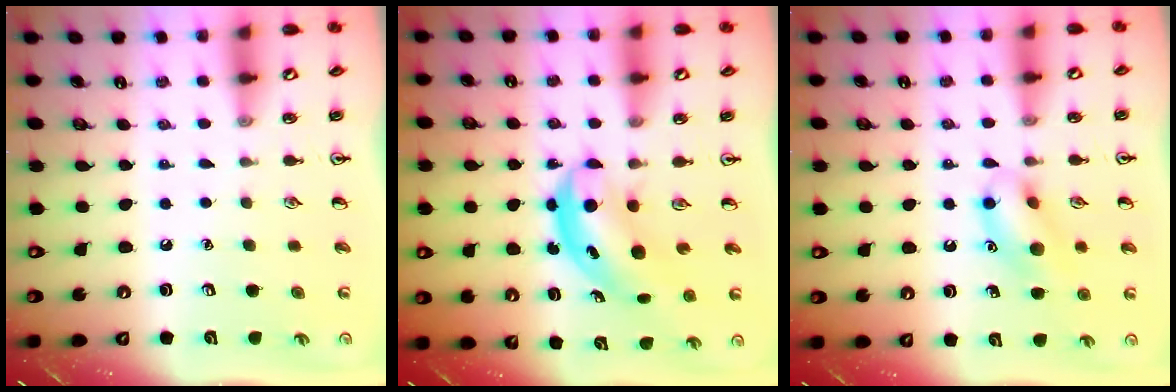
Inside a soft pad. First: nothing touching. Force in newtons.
{"total": 5.1, "press": 5.1, "slide": 0.6}
{"total": 12.1, "press": 12.0, "slide": 0.8}